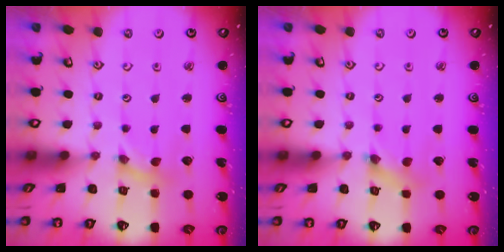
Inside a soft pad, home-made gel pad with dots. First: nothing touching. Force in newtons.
{"total": 1.6, "press": 1.5, "slide": 0.3}